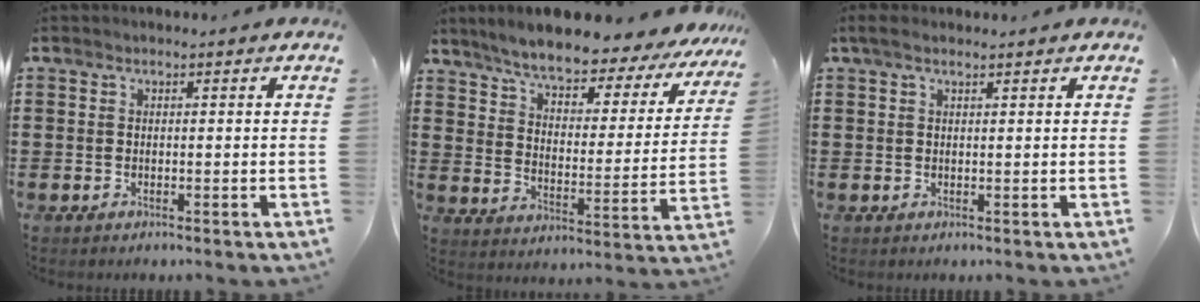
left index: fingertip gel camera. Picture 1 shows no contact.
{"total": 6.7, "force": [6.2, 0.5, 2.4], "torque": [-0.068, -0.042, 0.100]}
{"total": 1.5, "force": [0.9, 0.3, 1.1], "torque": [-0.023, 0.001, 0.017]}